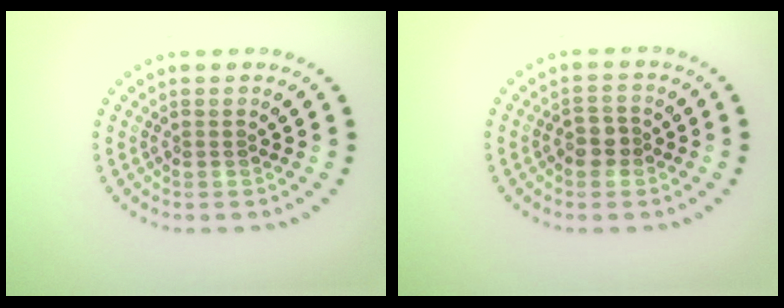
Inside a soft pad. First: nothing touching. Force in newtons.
{"total": 2.1, "press": 2.0, "slide": 0.6}